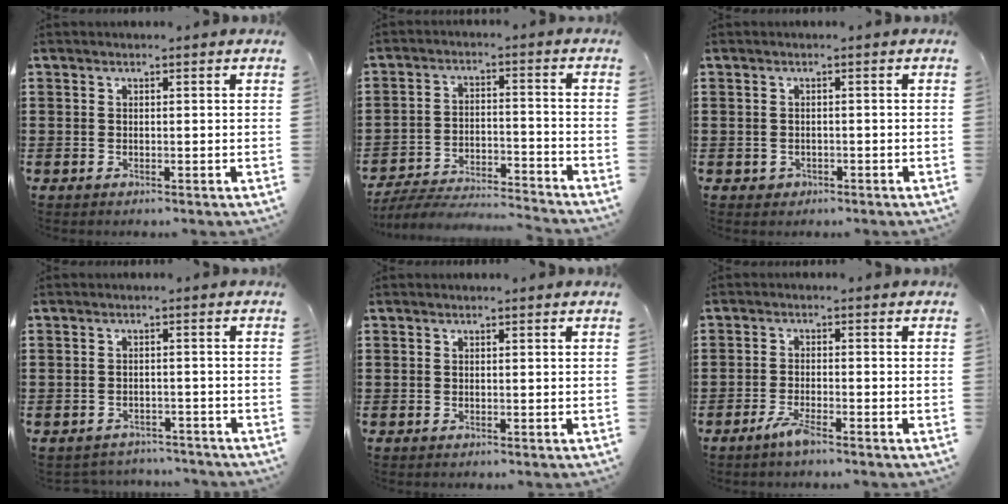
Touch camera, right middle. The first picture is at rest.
{"total": 5.7, "force": [-5.5, 0.6, 1.3], "torque": [-0.033, 0.003, -0.113]}
{"total": 0.7, "force": [-0.3, 0.6, 0.1], "torque": [-0.006, 0.003, -0.007]}
{"total": 2.2, "force": [-2.2, 0.4, -0.2], "torque": [-0.006, -0.001, -0.048]}
{"total": 0.0}
{"total": 3.0, "force": [-2.1, 0.2, 2.1], "torque": [-0.049, -0.005, -0.041]}